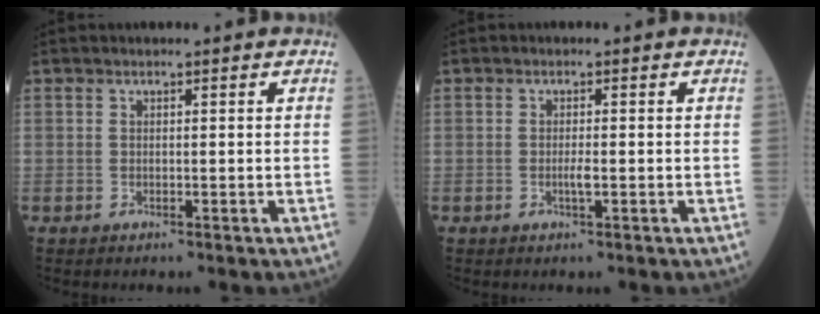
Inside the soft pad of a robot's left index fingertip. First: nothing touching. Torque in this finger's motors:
{"motor_torque": [0.11, 0.01, 0.01, 0.00]}